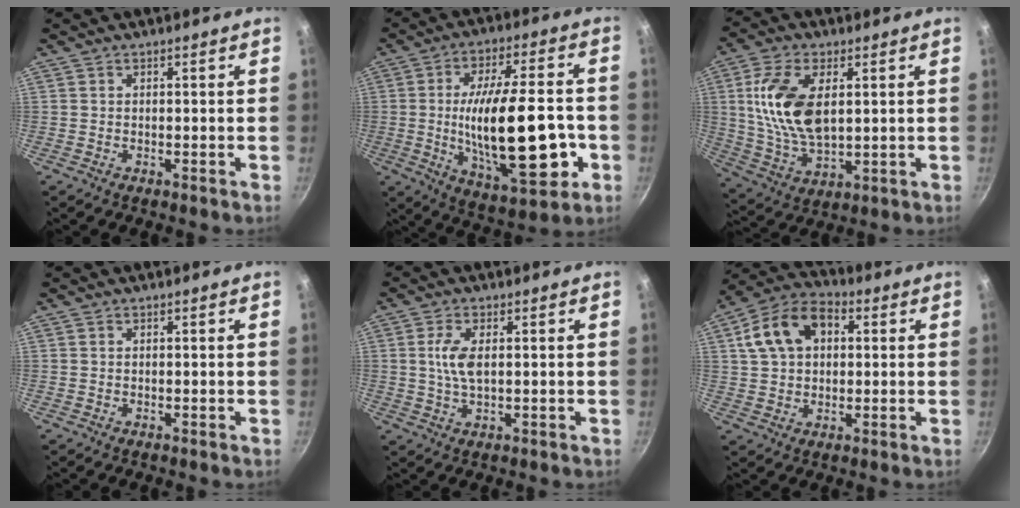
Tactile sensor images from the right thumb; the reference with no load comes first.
{"total": 23.0, "force": [-3.8, 8.9, 20.9], "torque": [-0.319, 0.005, -0.050]}
{"total": 14.8, "force": [3.1, 7.9, 12.1], "torque": [-0.228, -0.013, 0.066]}
{"total": 0.0}
{"total": 5.2, "force": [0.7, 2.3, 4.6], "torque": [-0.096, 0.001, 0.015]}
{"total": 13.2, "force": [3.4, 9.1, 8.9], "torque": [-0.142, 0.023, 0.043]}